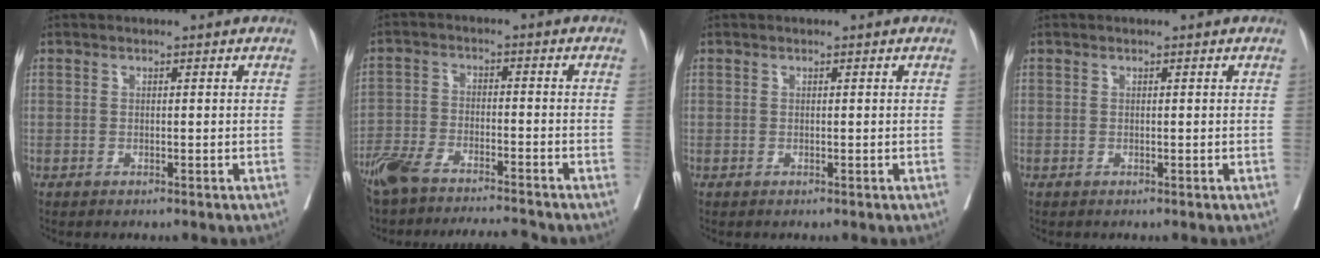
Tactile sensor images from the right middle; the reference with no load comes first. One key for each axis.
{"total": 11.2, "fx": -10.0, "fy": 1.4, "fz": 4.9, "tx": -0.091, "ty": -0.002, "tz": -0.168}
{"total": 0.0}
{"total": 0.0}